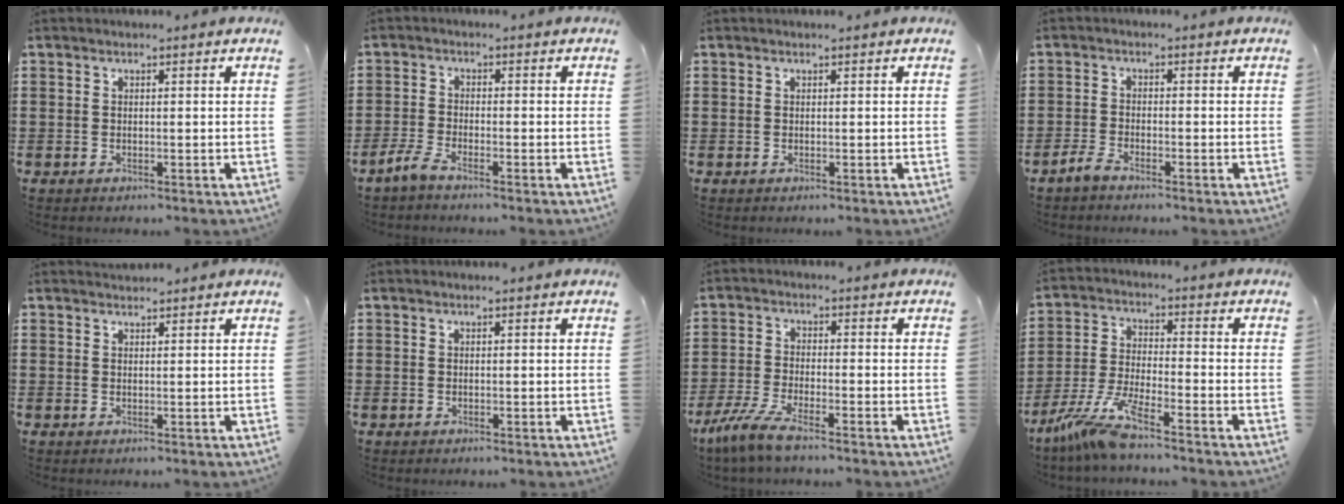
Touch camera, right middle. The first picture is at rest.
{"total": 3.2, "force": [-2.5, 0.6, 1.9], "torque": [-0.053, -0.003, -0.055]}
{"total": 0.0}
{"total": 2.6, "force": [-2.3, 0.6, 1.2], "torque": [-0.036, 0.002, -0.049]}
{"total": 1.1, "force": [1.1, 0.3, 0.0], "torque": [-0.003, 0.001, 0.021]}
{"total": 0.0}
{"total": 5.4, "force": [-4.3, 0.6, 3.2], "torque": [-0.087, -0.016, -0.089]}
{"total": 7.5, "force": [-6.2, -0.1, 4.3], "torque": [-0.108, -0.020, -0.126]}